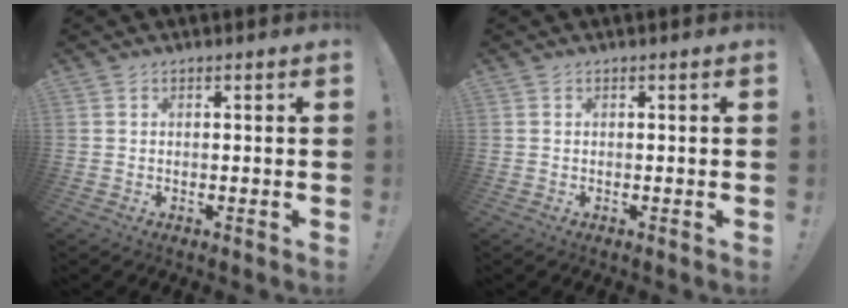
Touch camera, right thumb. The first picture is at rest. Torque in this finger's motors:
{"motor_torque": [0.00, 0.00, 0.00, 0.00, 0.00]}